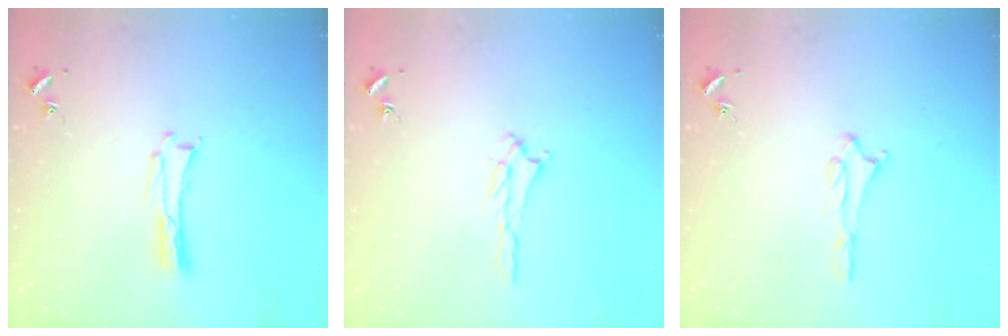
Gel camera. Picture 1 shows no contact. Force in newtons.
{"total": 1.2, "press": 1.1, "slide": 0.5}
{"total": 1.6, "press": 1.6, "slide": 0.2}